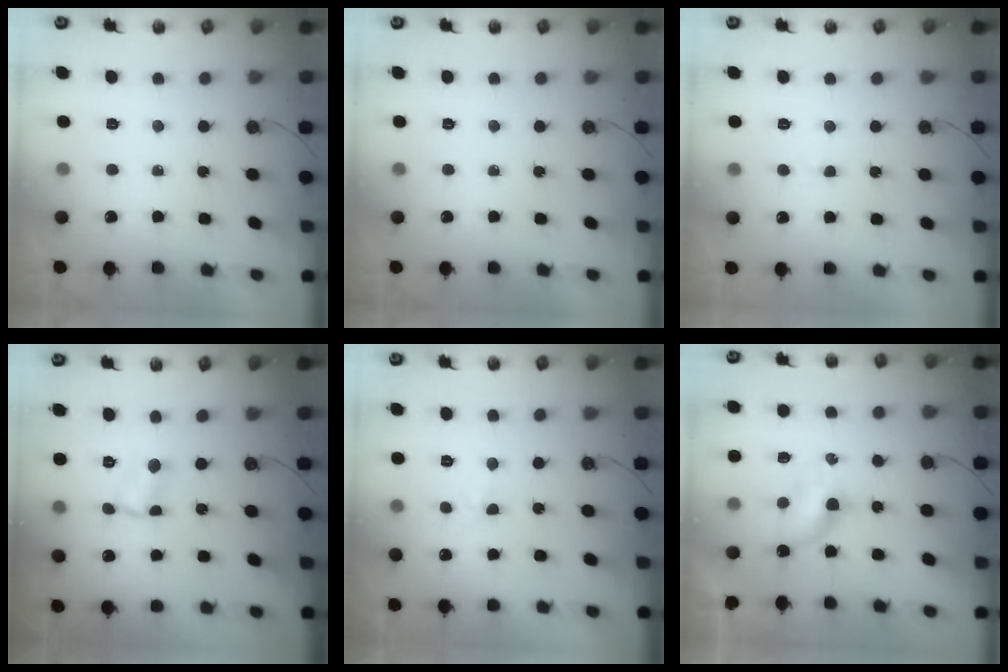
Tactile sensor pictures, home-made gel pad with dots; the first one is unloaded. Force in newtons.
{"total": 0.0}
{"total": 2.1, "press": 2.1, "slide": 0.3}
{"total": 1.4, "press": 1.4, "slide": 0.1}
{"total": 2.4, "press": 2.3, "slide": 0.4}
{"total": 4.5, "press": 4.5, "slide": 0.6}